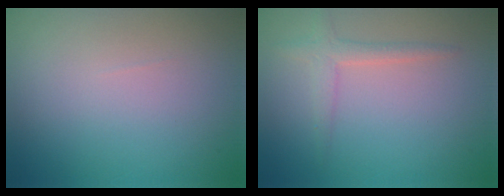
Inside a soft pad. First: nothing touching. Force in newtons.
{"total": 1.9, "press": 1.9, "slide": 0.1}